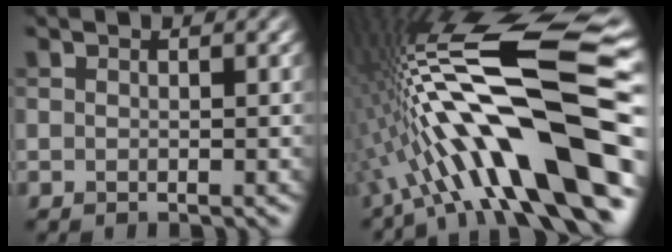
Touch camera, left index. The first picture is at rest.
{"total": 17.5, "force": [-3.6, 3.8, 16.7], "torque": [-0.274, 0.041, -0.073]}